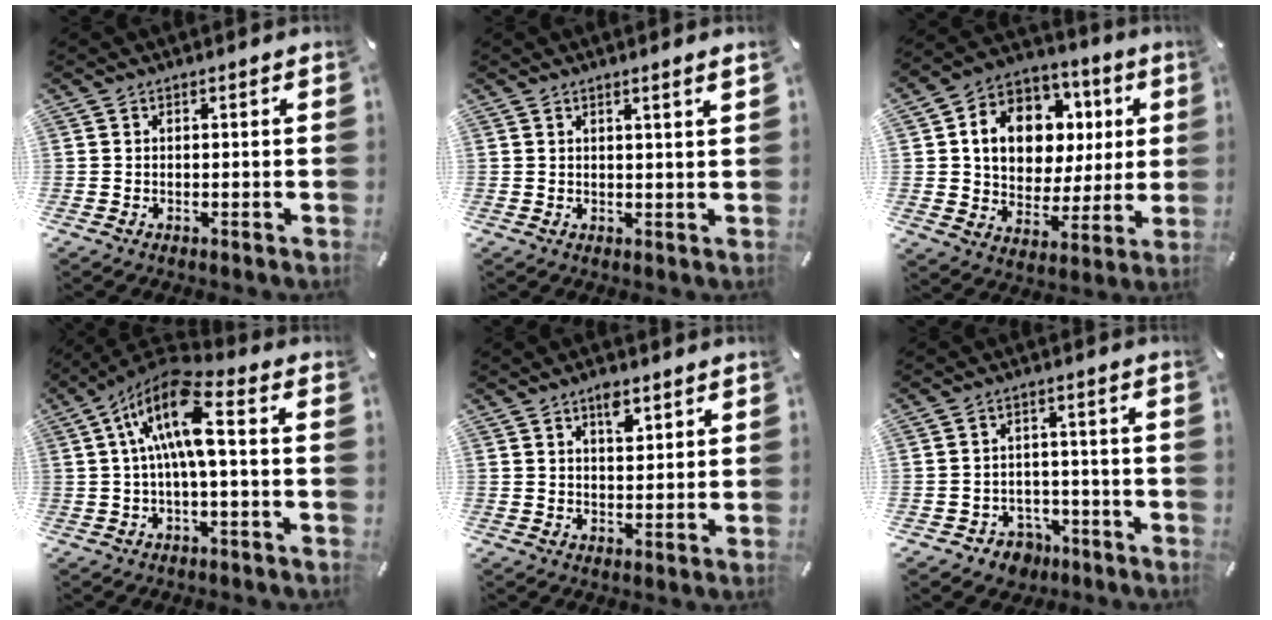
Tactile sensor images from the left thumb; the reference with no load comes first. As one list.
[{"total": 1.9, "force": [1.4, -0.3, 1.2], "torque": [-0.024, -0.004, 0.024]}, {"total": 13.8, "force": [3.1, 11.5, 7.1], "torque": [-0.115, -0.009, 0.066]}, {"total": 15.5, "force": [2.4, 5.9, 14.2], "torque": [-0.287, -0.001, 0.038]}, {"total": 5.1, "force": [2.8, 2.7, 3.2], "torque": [-0.031, -0.013, 0.042]}, {"total": 5.2, "force": [-2.7, 4.2, 1.4], "torque": [-0.029, 0.015, -0.049]}]